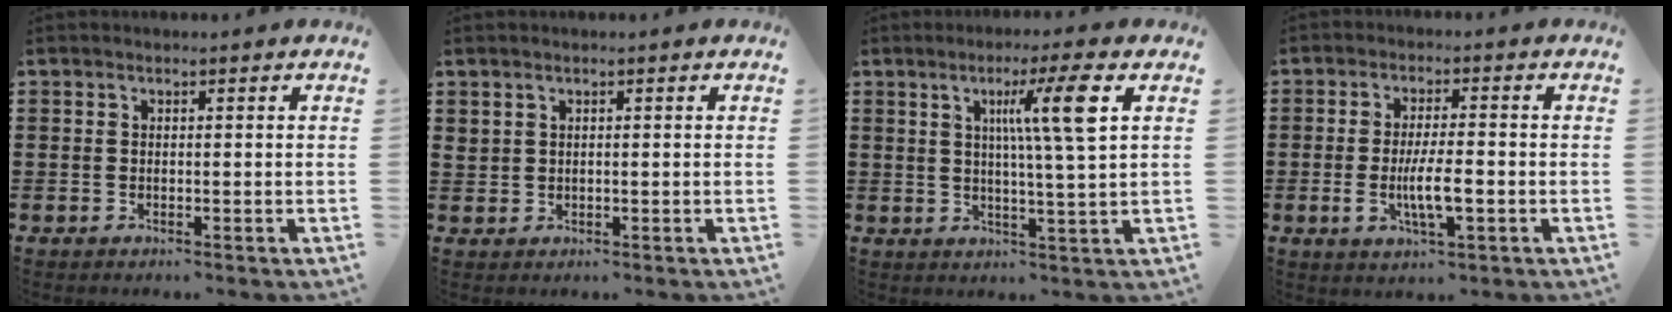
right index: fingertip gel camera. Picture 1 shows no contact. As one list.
[{"total": 0.9, "force": [0.6, 0.6, 0.4], "torque": [-0.010, 0.004, 0.012]}, {"total": 8.8, "force": [3.1, -0.2, 8.2], "torque": [-0.151, -0.004, 0.041]}, {"total": 6.3, "force": [-1.5, 1.6, 5.9], "torque": [-0.119, -0.007, -0.029]}]